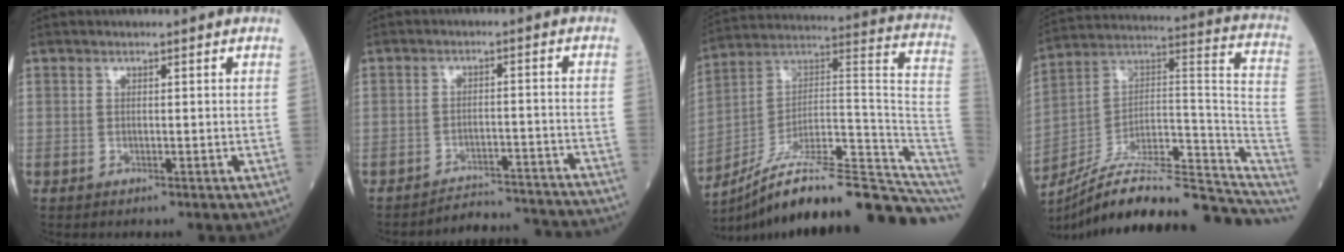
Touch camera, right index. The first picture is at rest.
{"total": 12.8, "force": [-12.7, 0.6, 0.8], "torque": [0.009, 0.020, -0.158]}
{"total": 24.2, "force": [-19.0, 2.2, 15.0], "torque": [-0.144, 0.057, -0.292]}
{"total": 23.2, "force": [-19.8, 4.1, 11.4], "torque": [-0.127, 0.050, -0.306]}